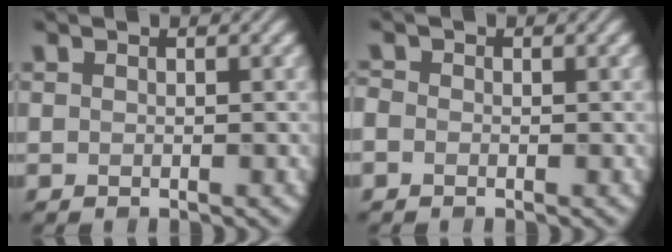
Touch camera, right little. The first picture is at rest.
{"total": 0.8, "force": [-0.4, 0.6, 0.3], "torque": [-0.005, -0.002, -0.010]}